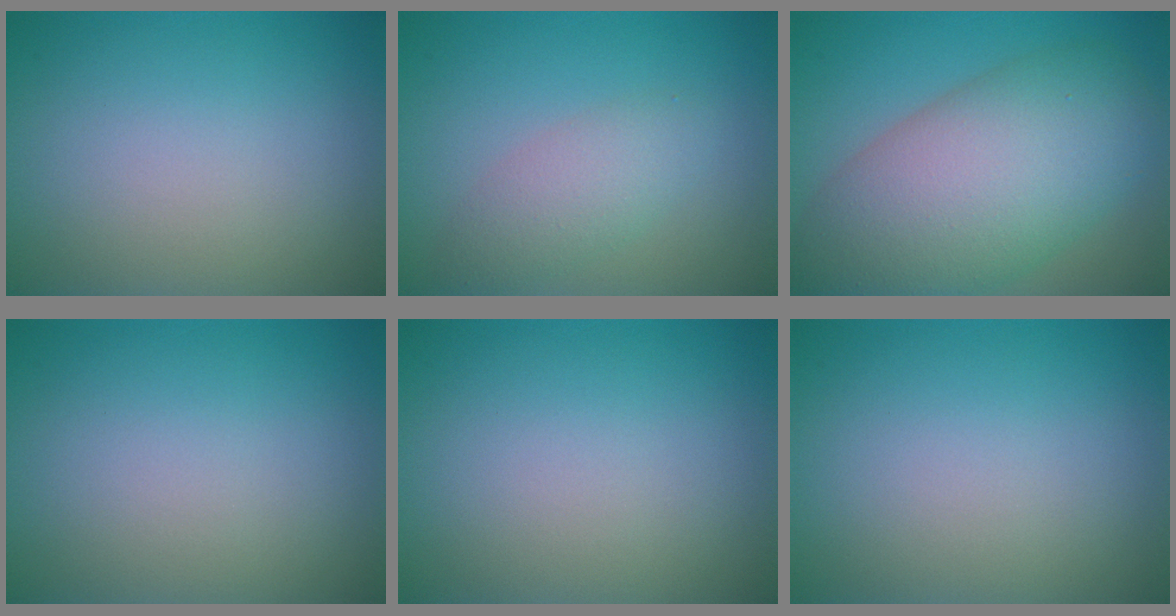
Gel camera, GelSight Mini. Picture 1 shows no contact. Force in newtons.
{"total": 2.8, "press": 2.8, "slide": 0.0}
{"total": 11.8, "press": 11.8, "slide": 0.5}
{"total": 0.0}
{"total": 0.0}
{"total": 0.0}